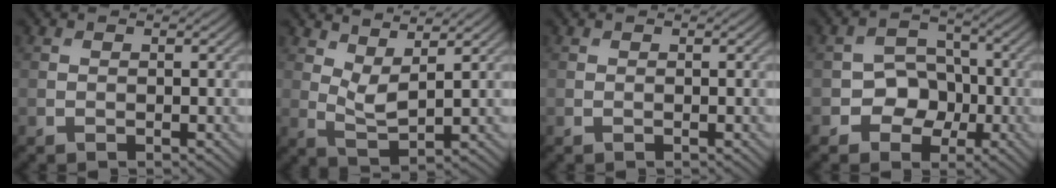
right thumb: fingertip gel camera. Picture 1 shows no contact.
{"total": 4.2, "force": [2.8, 1.2, 2.8], "torque": [-0.072, -0.006, 0.060]}
{"total": 0.0}
{"total": 5.5, "force": [-1.9, 4.5, 2.6], "torque": [-0.033, 0.006, -0.049]}